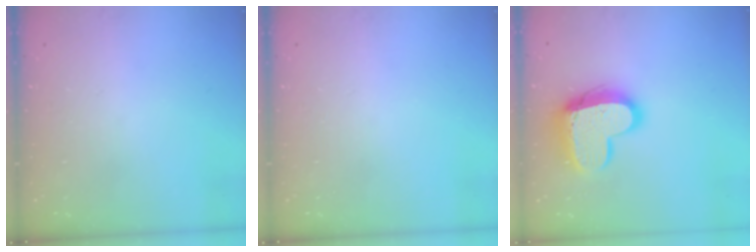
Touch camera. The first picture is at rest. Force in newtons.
{"total": 0.0}
{"total": 16.9, "press": 16.8, "slide": 1.4}